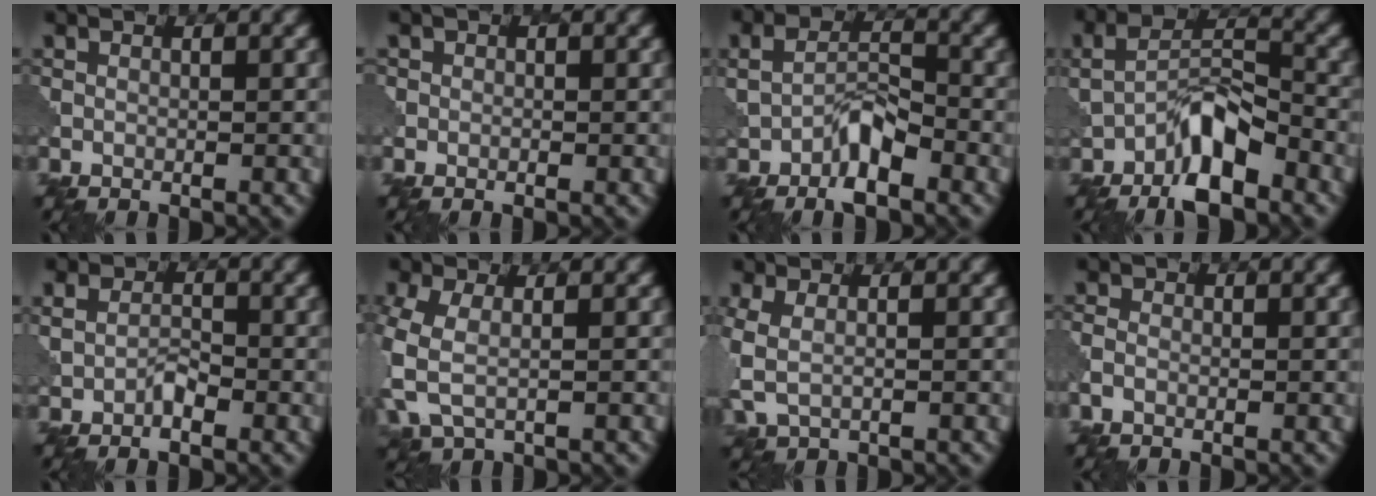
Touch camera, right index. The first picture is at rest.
{"total": 0.7, "force": [0.0, 0.7, 0.2], "torque": [0.002, -0.005, 0.000]}
{"total": 4.2, "force": [-1.9, 2.0, 3.1], "torque": [-0.049, 0.006, -0.036]}
{"total": 6.6, "force": [-3.3, 2.8, 5.0], "torque": [-0.079, 0.008, -0.066]}
{"total": 1.9, "force": [-0.5, 1.4, 1.2], "torque": [-0.025, 0.001, -0.011]}
{"total": 4.4, "force": [-0.7, 2.6, 3.5], "torque": [-0.102, -0.001, -0.021]}
{"total": 3.1, "force": [-0.2, 1.9, 2.5], "torque": [-0.074, -0.005, -0.006]}
{"total": 1.1, "force": [-0.6, 0.8, 0.6], "torque": [-0.015, -0.002, -0.014]}